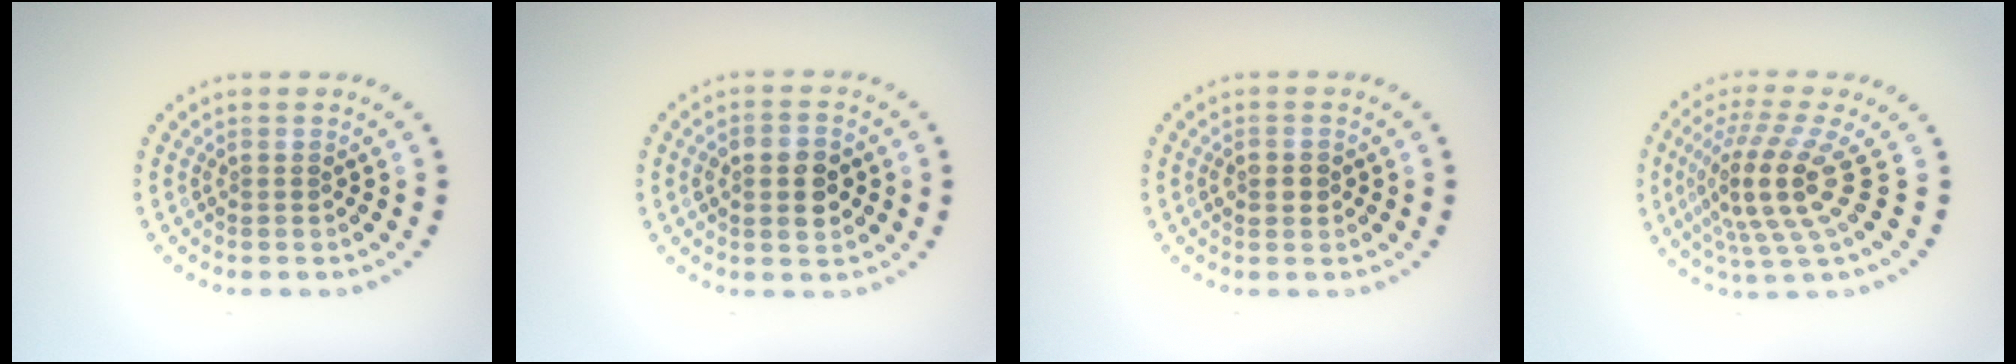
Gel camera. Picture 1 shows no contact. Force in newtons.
{"total": 3.9, "press": 3.9, "slide": 0.4}
{"total": 1.9, "press": 1.9, "slide": 0.1}
{"total": 5.5, "press": 4.0, "slide": 3.7}